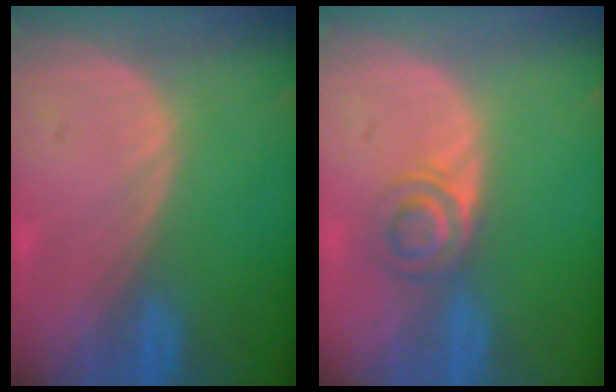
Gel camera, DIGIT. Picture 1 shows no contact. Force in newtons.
{"total": 3.8, "press": 3.6, "slide": 0.9}